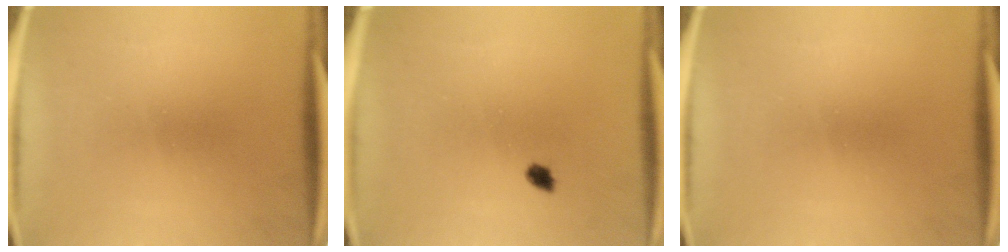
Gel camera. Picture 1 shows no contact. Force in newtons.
{"total": 1.5}
{"total": 0.0}